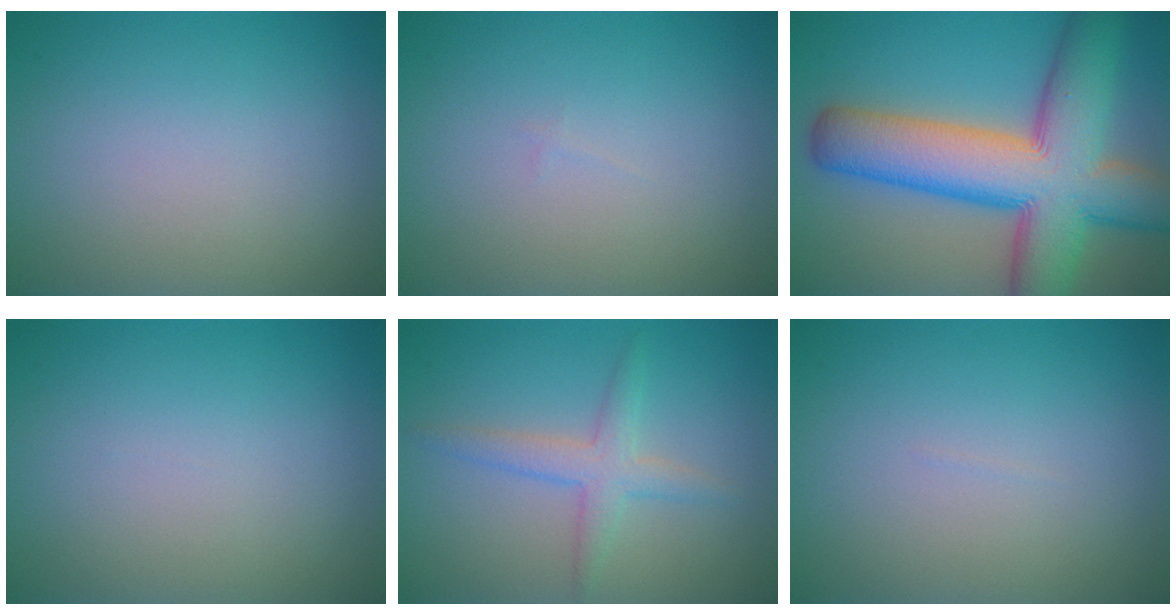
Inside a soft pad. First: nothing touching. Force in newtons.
{"total": 0.0}
{"total": 13.6, "press": 13.5, "slide": 0.6}
{"total": 0.0}
{"total": 2.7, "press": 2.7, "slide": 0.1}
{"total": 0.0}